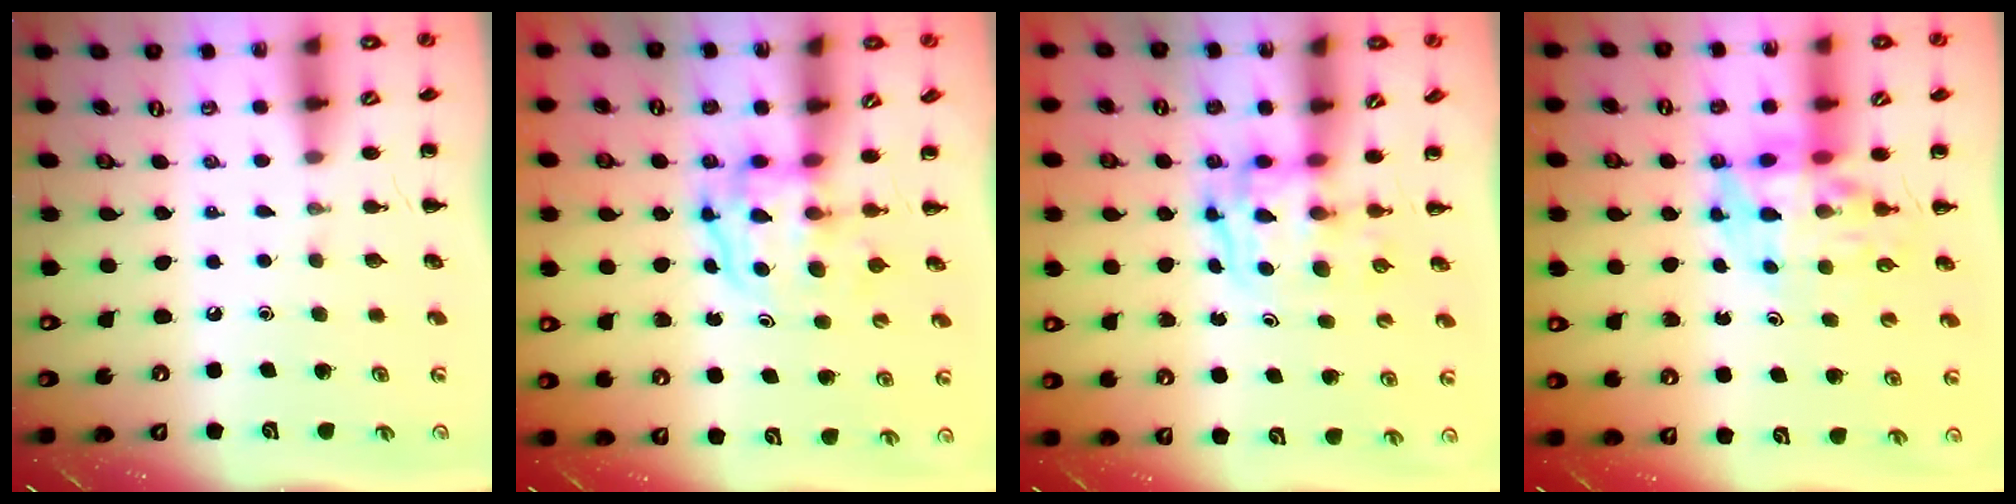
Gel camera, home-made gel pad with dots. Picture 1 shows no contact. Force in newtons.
{"total": 3.7, "press": 3.7, "slide": 0.6}
{"total": 3.4, "press": 3.3, "slide": 0.6}
{"total": 9.6, "press": 9.2, "slide": 2.7}